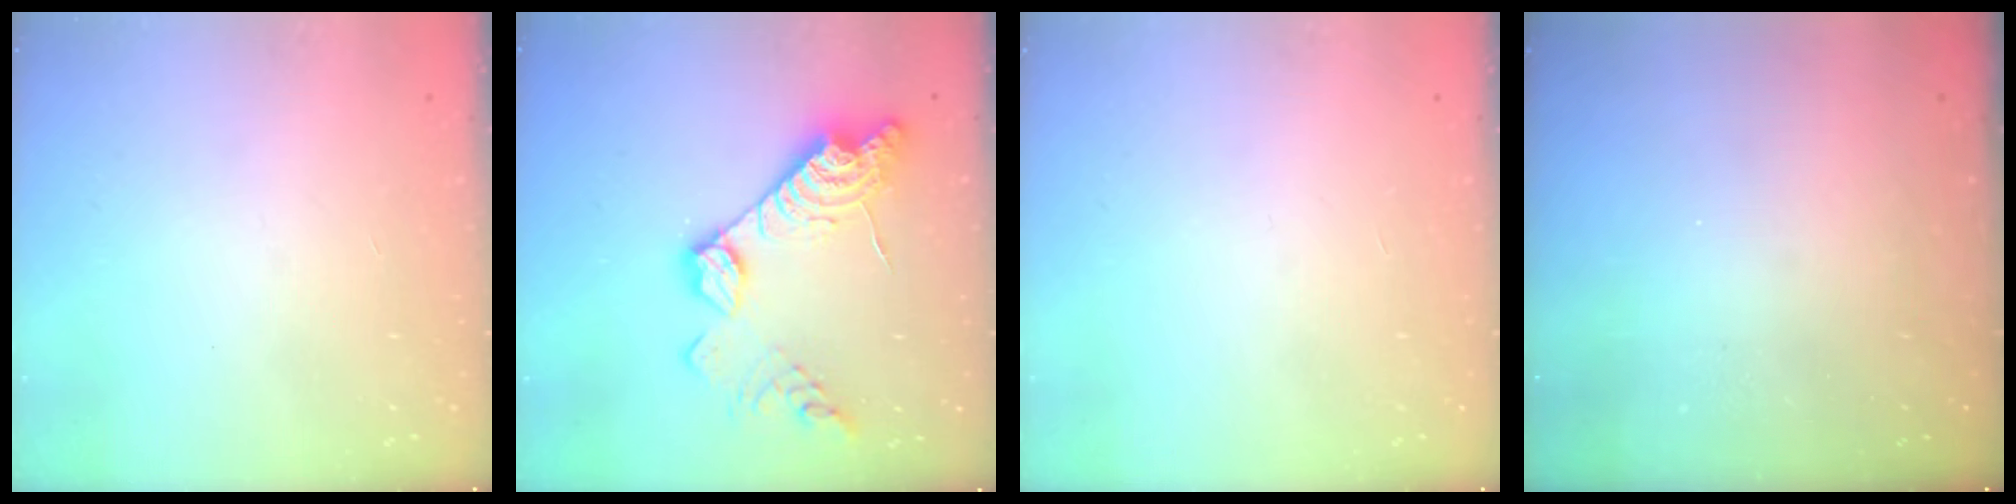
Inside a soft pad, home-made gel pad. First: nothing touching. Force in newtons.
{"total": 18.0, "press": 17.9, "slide": 1.8}
{"total": 0.0}
{"total": 0.0}